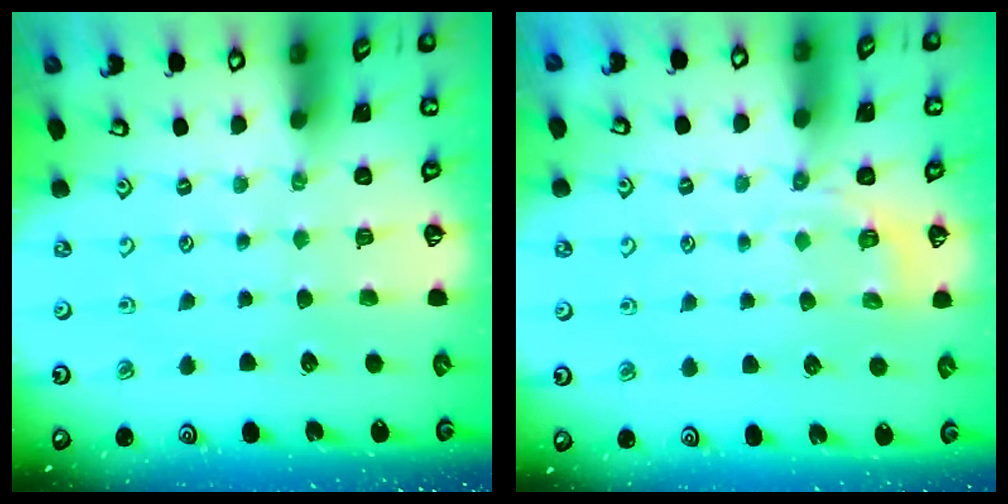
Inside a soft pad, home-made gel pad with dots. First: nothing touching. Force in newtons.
{"total": 3.8, "press": 3.4, "slide": 1.7}